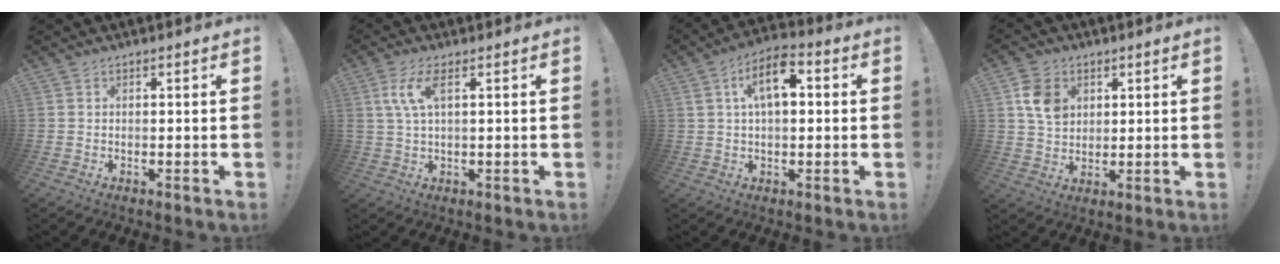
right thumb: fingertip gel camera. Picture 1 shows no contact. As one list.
[{"total": 6.8, "force": [2.2, 2.0, 6.0], "torque": [-0.112, 0.001, 0.040]}, {"total": 10.5, "force": [2.6, 5.3, 8.7], "torque": [-0.131, 0.004, 0.046]}, {"total": 9.8, "force": [3.4, 7.8, 4.9], "torque": [-0.062, -0.003, 0.067]}]